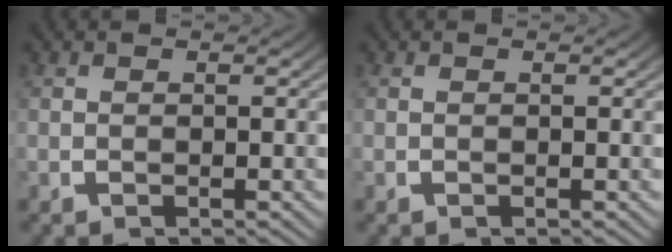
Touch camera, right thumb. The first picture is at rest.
{"total": 0.0}